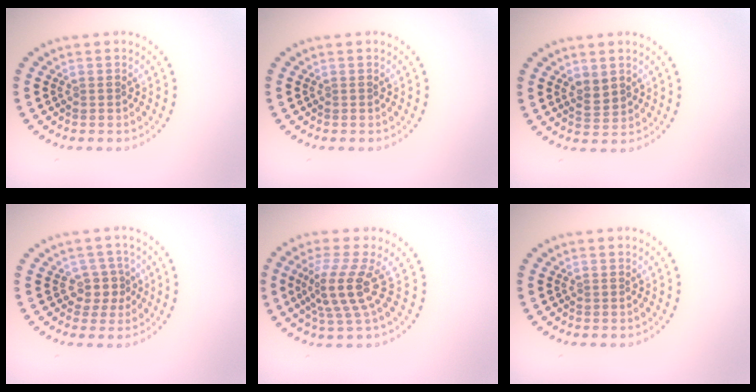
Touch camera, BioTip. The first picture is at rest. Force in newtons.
{"total": 0.0}
{"total": 1.8, "press": 1.6, "slide": 0.7}
{"total": 2.2, "press": 1.7, "slide": 1.4}
{"total": 3.8, "press": 2.7, "slide": 2.6}
{"total": 0.0}